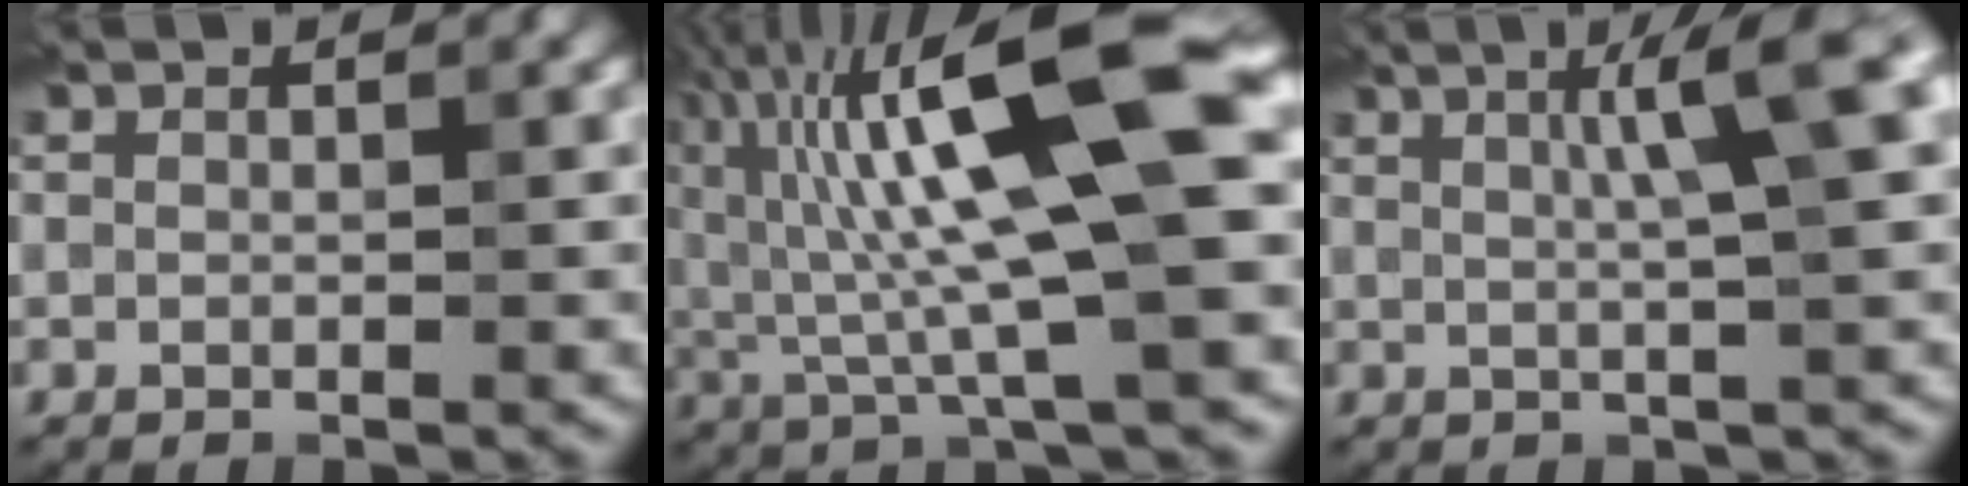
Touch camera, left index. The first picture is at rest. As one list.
[{"total": 15.2, "force": [3.1, 3.4, 14.5], "torque": [-0.244, 0.014, 0.048]}, {"total": 6.7, "force": [2.1, 1.0, 6.3], "torque": [-0.078, 0.019, 0.031]}]